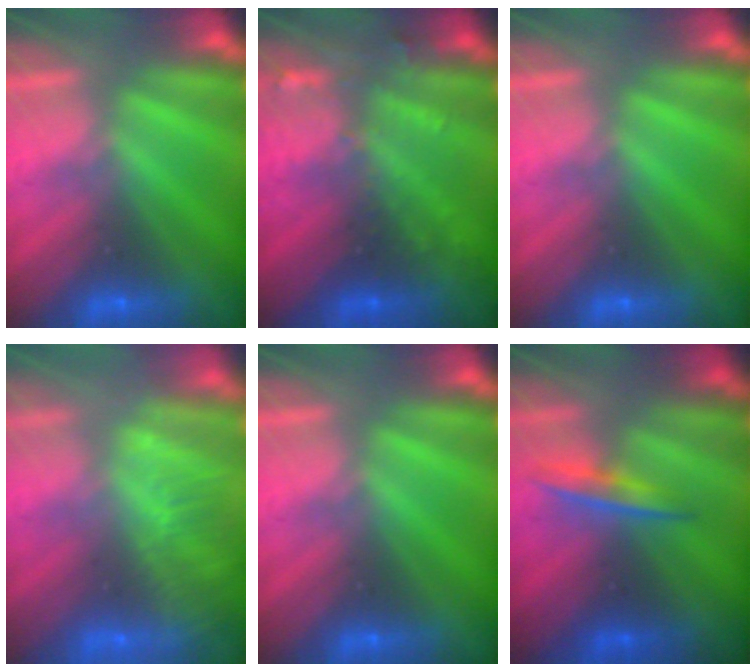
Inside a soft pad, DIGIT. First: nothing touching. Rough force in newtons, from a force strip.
{"total": 3.0}
{"total": 0.0}
{"total": 3.3}
{"total": 0.0}
{"total": 1.4}